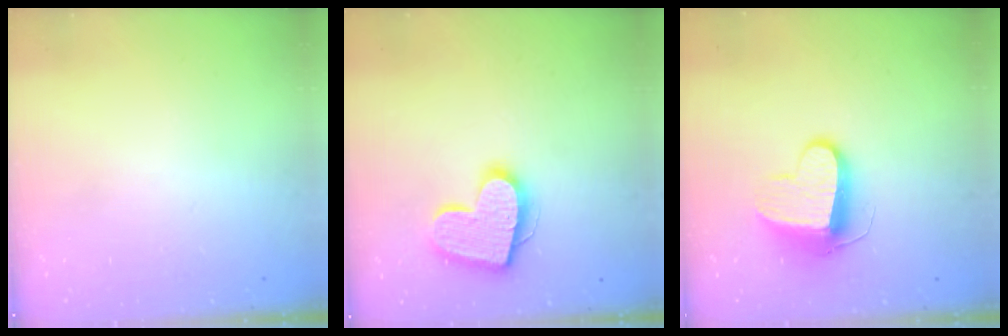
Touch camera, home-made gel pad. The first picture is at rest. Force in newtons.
{"total": 16.5, "press": 16.4, "slide": 1.2}
{"total": 10.7, "press": 10.7, "slide": 0.5}